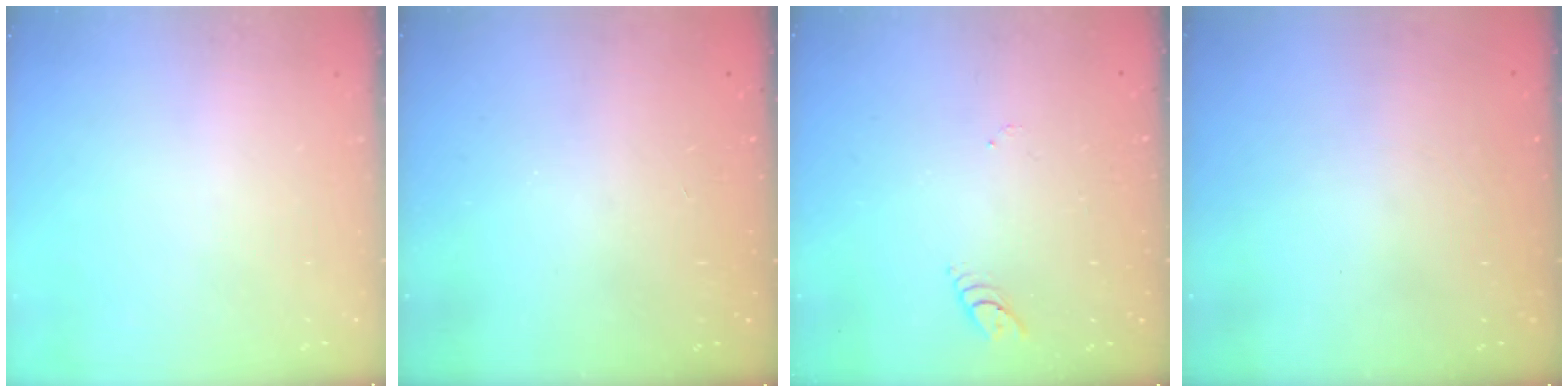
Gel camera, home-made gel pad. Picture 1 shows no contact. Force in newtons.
{"total": 0.0}
{"total": 2.9, "press": 2.8, "slide": 0.3}
{"total": 0.7, "press": 0.4, "slide": 0.5}